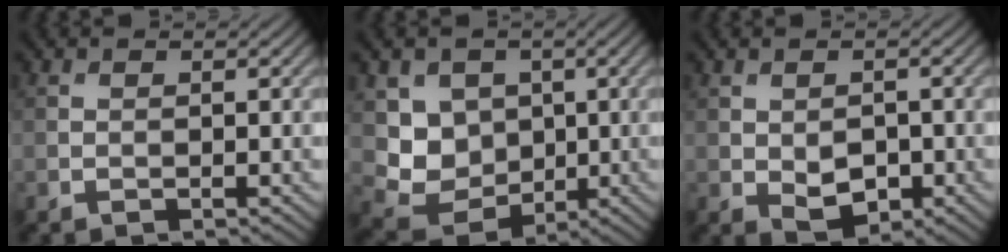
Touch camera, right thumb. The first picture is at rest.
{"total": 6.7, "force": [1.0, 6.0, 2.9], "torque": [-0.077, -0.023, 0.017]}
{"total": 3.9, "force": [-1.0, 2.5, 2.9], "torque": [-0.052, -0.010, -0.012]}